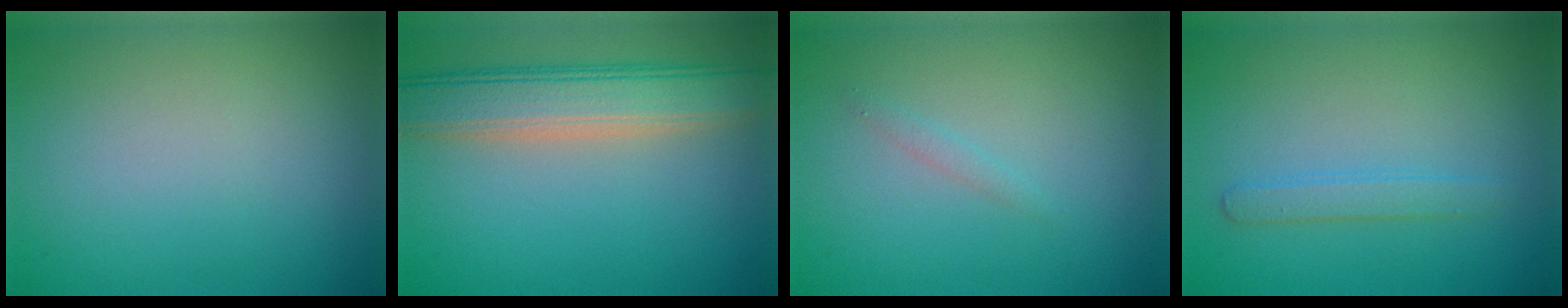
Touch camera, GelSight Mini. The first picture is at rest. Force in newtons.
{"total": 6.5, "press": 6.5, "slide": 0.6}
{"total": 0.7, "press": 0.7, "slide": 0.1}
{"total": 1.6, "press": 1.6, "slide": 0.1}